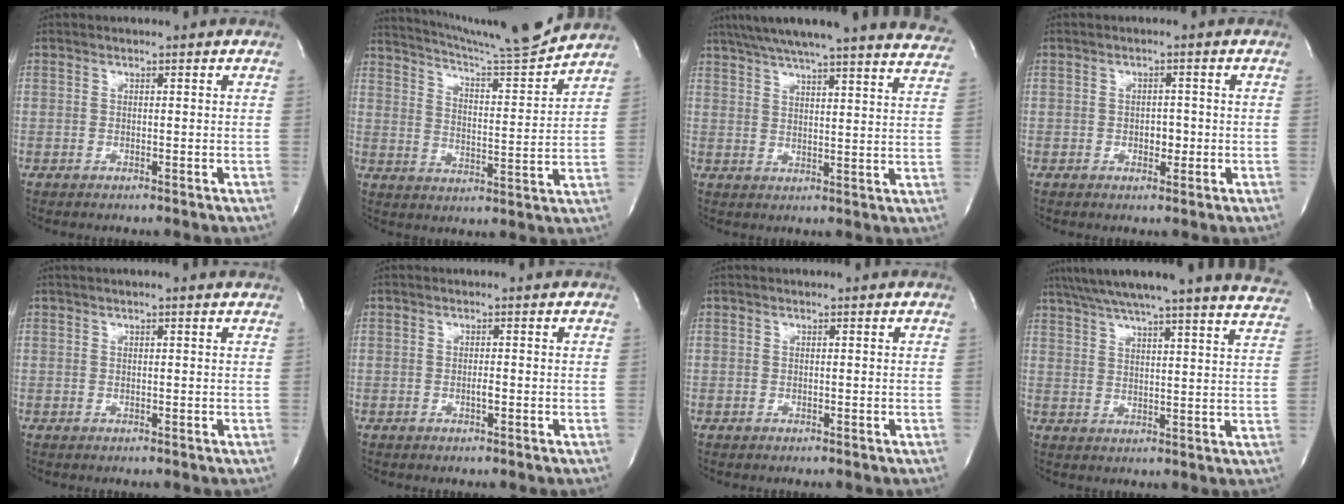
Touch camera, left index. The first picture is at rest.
{"total": 13.7, "force": [13.1, -1.6, 3.6], "torque": [-0.068, -0.036, 0.198]}
{"total": 29.3, "force": [26.3, 2.3, 12.8], "torque": [-0.209, -0.043, 0.318]}
{"total": 2.0, "force": [-0.5, 1.2, 1.5], "torque": [-0.020, 0.003, -0.004]}
{"total": 6.3, "force": [5.2, -0.2, 3.5], "torque": [-0.056, 0.027, 0.062]}
{"total": 0.8, "force": [-0.3, 0.1, 0.7], "torque": [-0.016, 0.000, -0.004]}
{"total": 0.0}
{"total": 26.8, "force": [24.1, 0.9, 11.5], "torque": [-0.190, -0.038, 0.297]}